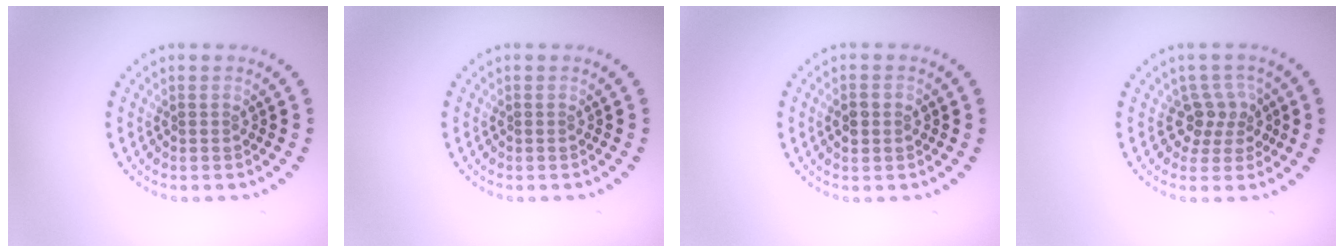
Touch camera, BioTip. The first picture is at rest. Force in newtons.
{"total": 0.0}
{"total": 1.6, "press": 1.6, "slide": 0.2}
{"total": 2.7, "press": 2.0, "slide": 1.8}